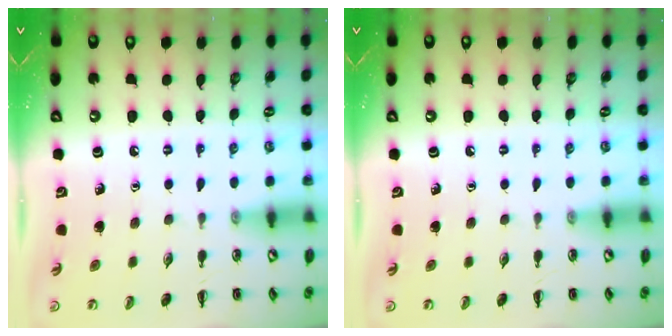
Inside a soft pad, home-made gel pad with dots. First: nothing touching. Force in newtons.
{"total": 0.0}